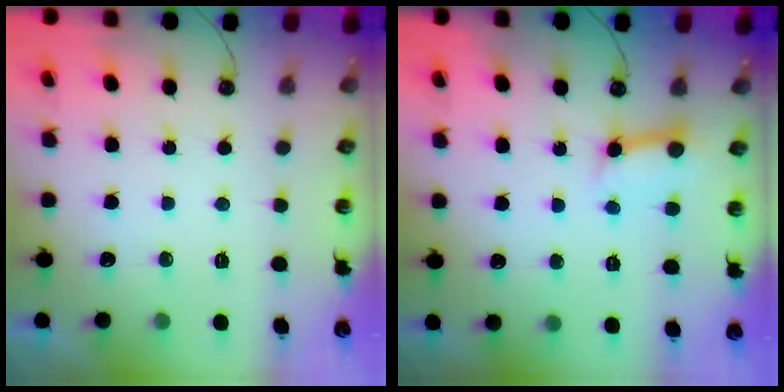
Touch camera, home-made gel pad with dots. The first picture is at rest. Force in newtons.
{"total": 5.2, "press": 5.2, "slide": 0.6}